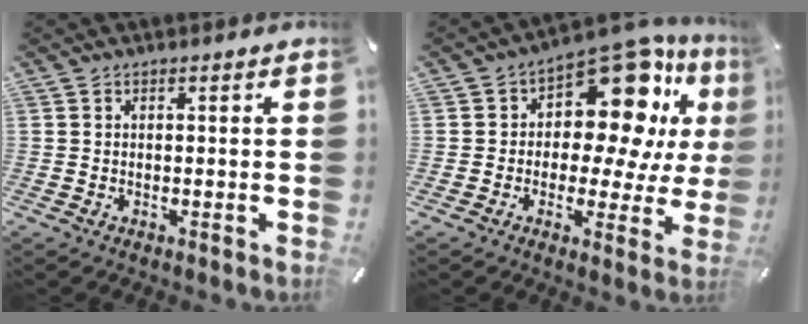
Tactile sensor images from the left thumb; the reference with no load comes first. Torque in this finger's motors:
{"motor_torque": [2.23, 2.20, 0.44, 0.06, 0.22]}